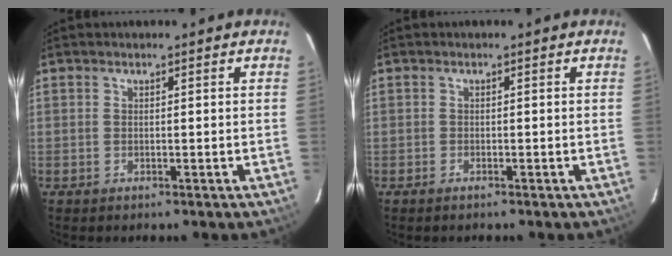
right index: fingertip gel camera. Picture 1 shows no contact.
{"total": 0.8, "force": [-0.7, 0.2, 0.3], "torque": [-0.008, -0.001, -0.014]}